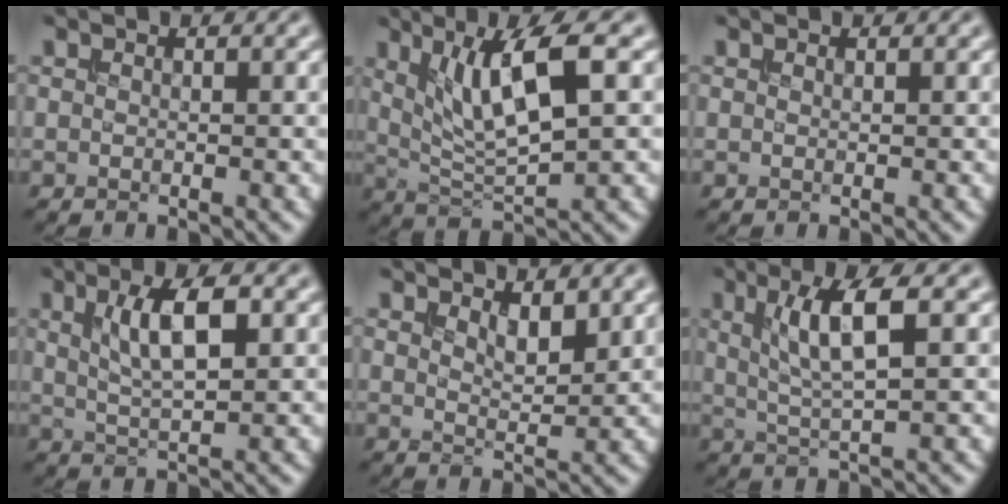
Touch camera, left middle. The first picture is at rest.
{"total": 7.1, "force": [2.1, 1.8, 6.6], "torque": [-0.116, -0.005, 0.042]}
{"total": 0.0}
{"total": 4.9, "force": [1.4, 1.5, 4.5], "torque": [-0.086, 0.005, 0.025]}
{"total": 2.1, "force": [1.4, 0.6, 1.3], "torque": [-0.022, -0.006, 0.025]}
{"total": 5.3, "force": [1.4, 1.2, 4.9], "torque": [-0.096, 0.001, 0.030]}